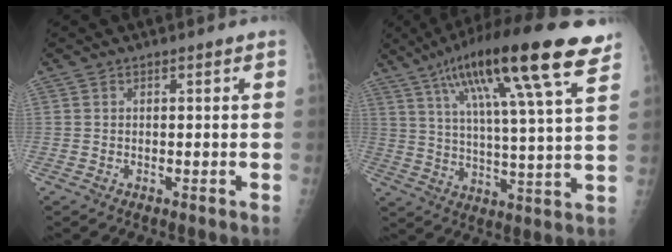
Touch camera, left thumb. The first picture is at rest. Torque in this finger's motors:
{"motor_torque": [0.62, 0.59, 1.83, -0.92, 0.55]}